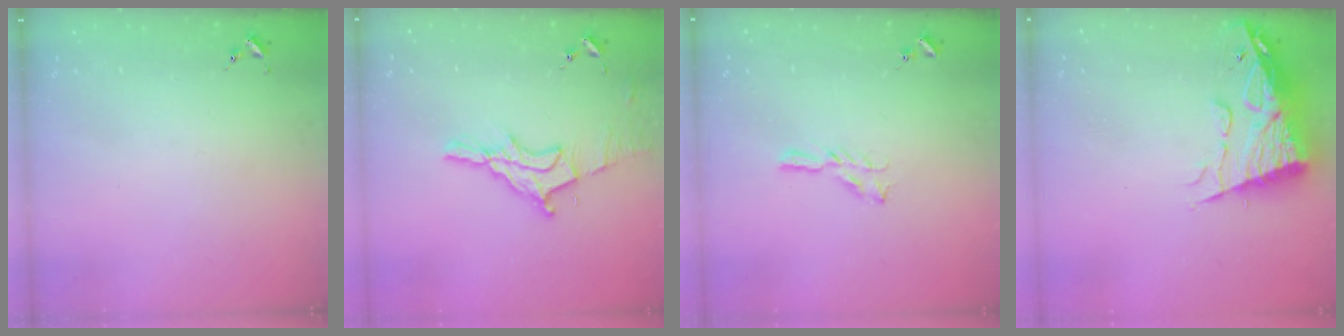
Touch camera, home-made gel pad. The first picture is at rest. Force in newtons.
{"total": 12.1, "press": 12.0, "slide": 1.0}
{"total": 5.9, "press": 5.9, "slide": 0.1}
{"total": 13.2, "press": 13.1, "slide": 1.4}